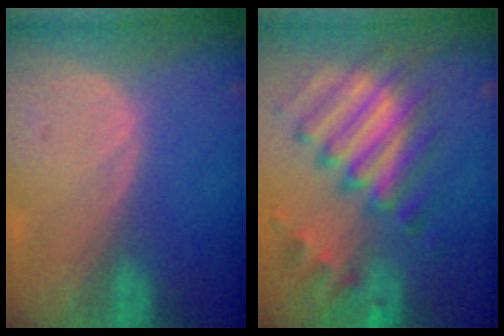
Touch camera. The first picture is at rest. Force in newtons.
{"total": 11.8, "press": 10.2, "slide": 5.9}